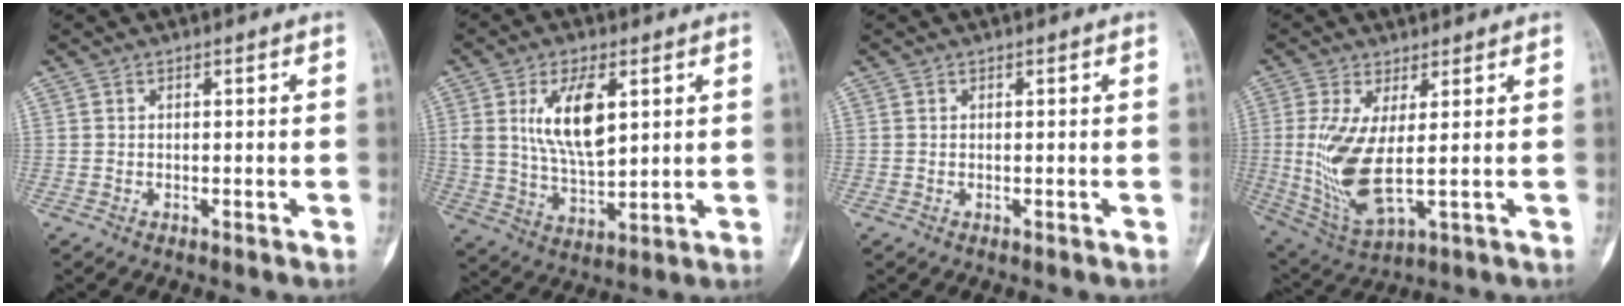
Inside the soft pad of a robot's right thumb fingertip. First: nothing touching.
{"total": 12.3, "force": [3.8, 5.6, 10.2], "torque": [-0.182, -0.020, 0.078]}
{"total": 0.0}
{"total": 11.3, "force": [0.5, 3.5, 10.8], "torque": [-0.246, -0.022, 0.025]}